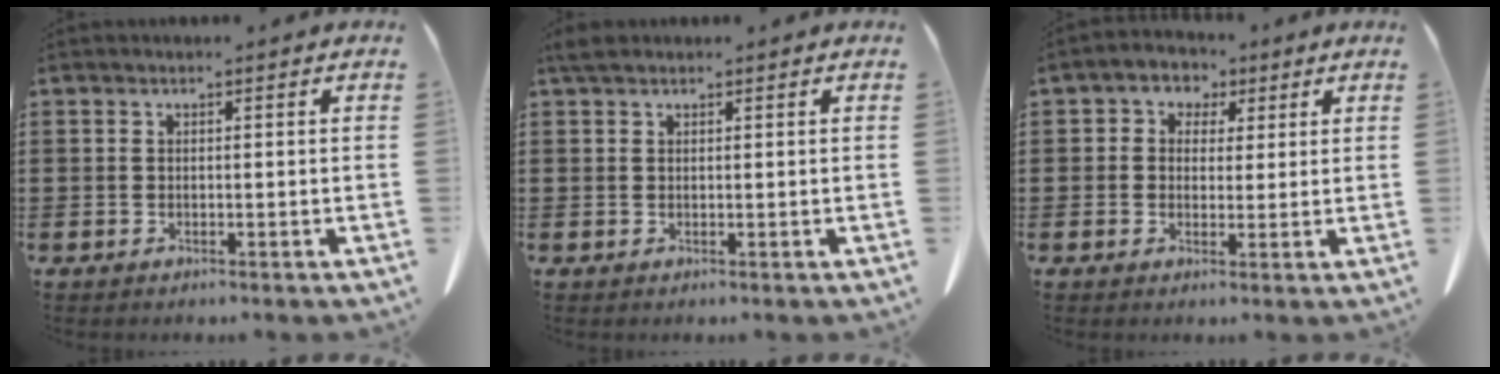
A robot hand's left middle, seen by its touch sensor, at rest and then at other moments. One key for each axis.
{"total": 1.5, "fx": 1.1, "fy": 0.6, "fz": 0.7, "tx": -0.019, "ty": 0.003, "tz": 0.022}
{"total": 2.8, "fx": 0.9, "fy": 2.6, "fz": 0.3, "tx": -0.024, "ty": 0.010, "tz": 0.011}